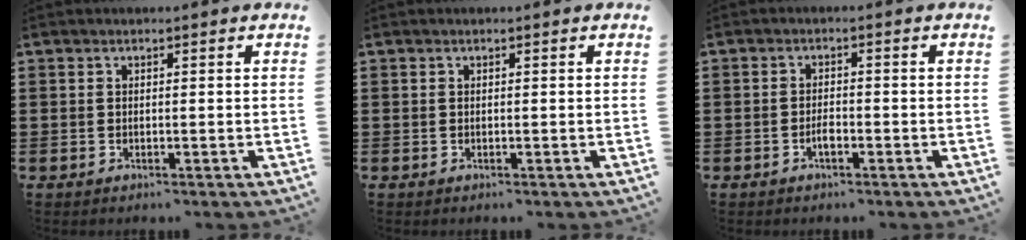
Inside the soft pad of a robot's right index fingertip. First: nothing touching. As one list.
[{"total": 0.0}, {"total": 2.0, "force": [-1.1, 0.6, 1.6], "torque": [-0.033, -0.002, -0.018]}]